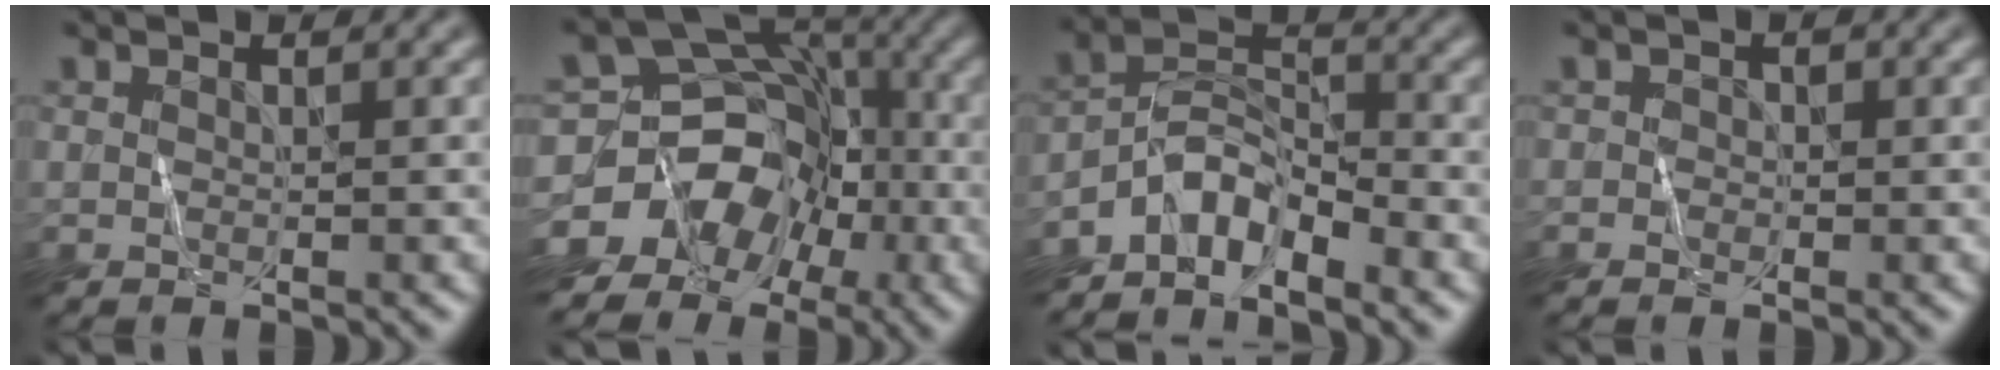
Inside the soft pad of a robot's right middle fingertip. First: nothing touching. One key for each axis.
{"total": 8.7, "fx": -4.8, "fy": 6.9, "fz": 2.1, "tx": -0.025, "ty": 0.011, "tz": -0.095}
{"total": 4.4, "fx": -3.7, "fy": 1.3, "fz": 1.9, "tx": -0.030, "ty": 0.012, "tz": -0.077}
{"total": 0.8, "fx": -0.6, "fy": 0.2, "fz": -0.5, "tx": 0.011, "ty": -0.003, "tz": -0.011}